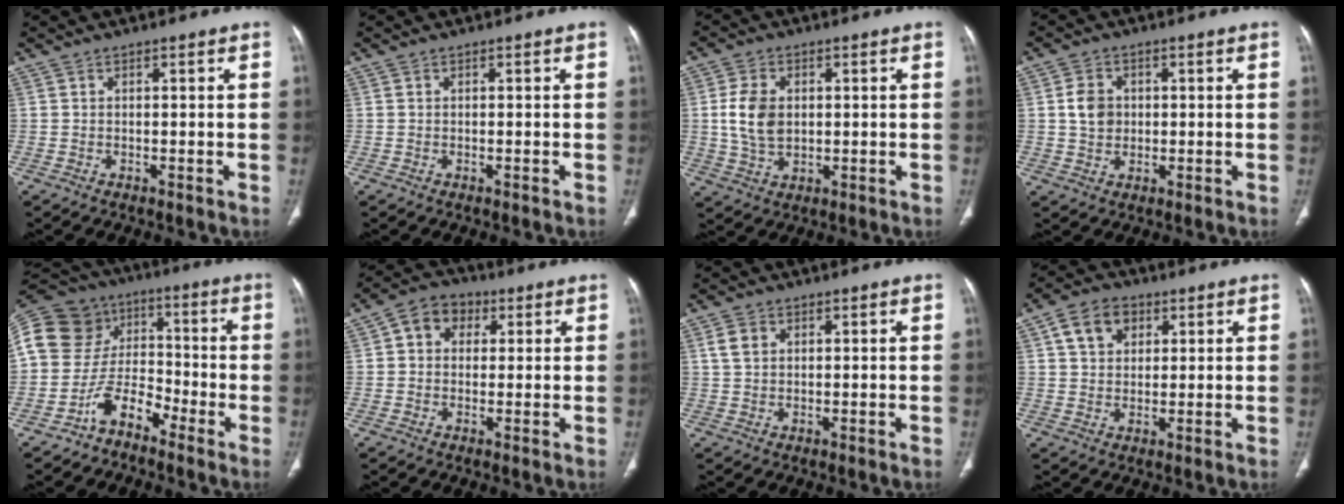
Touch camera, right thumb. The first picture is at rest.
{"total": 0.0}
{"total": 7.9, "force": [0.7, 5.6, 5.6], "torque": [-0.101, 0.000, 0.017]}
{"total": 5.1, "force": [0.5, 4.2, 2.8], "torque": [-0.036, 0.002, 0.006]}
{"total": 15.0, "force": [-6.9, 11.6, 6.6], "torque": [-0.107, 0.091, -0.132]}
{"total": 7.1, "force": [1.9, 5.8, 3.6], "torque": [-0.032, 0.013, 0.022]}
{"total": 3.4, "force": [1.1, 2.6, 1.9], "torque": [-0.028, 0.005, 0.024]}
{"total": 7.7, "force": [3.0, 5.8, 4.1], "torque": [-0.042, -0.001, 0.048]}